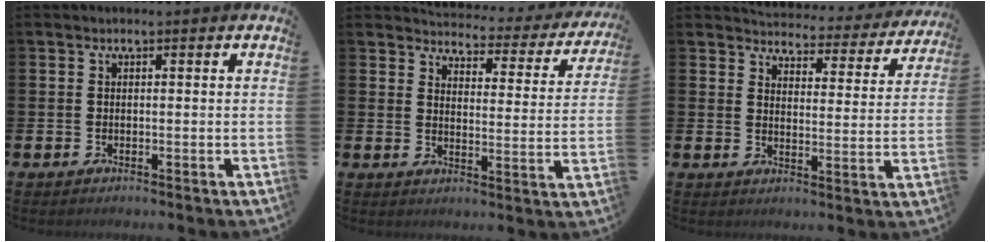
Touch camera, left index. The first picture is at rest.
{"total": 3.5, "force": [3.2, 1.2, 0.6], "torque": [-0.021, -0.035, 0.046]}
{"total": 4.3, "force": [4.1, 0.9, 0.3], "torque": [-0.010, -0.042, 0.064]}